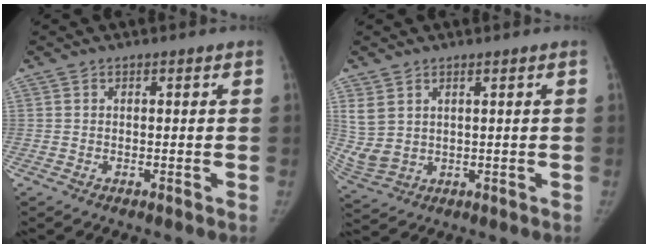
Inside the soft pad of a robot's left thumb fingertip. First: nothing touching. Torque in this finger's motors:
{"motor_torque": [1.17, 1.16, 0.89, -0.96, 0.21]}